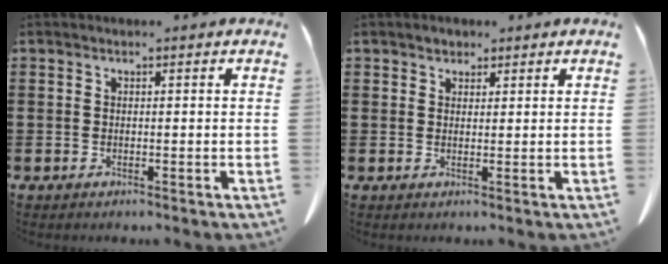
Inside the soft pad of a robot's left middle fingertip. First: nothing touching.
{"total": 1.5, "force": [1.2, 0.8, 0.1], "torque": [0.002, 0.003, 0.021]}